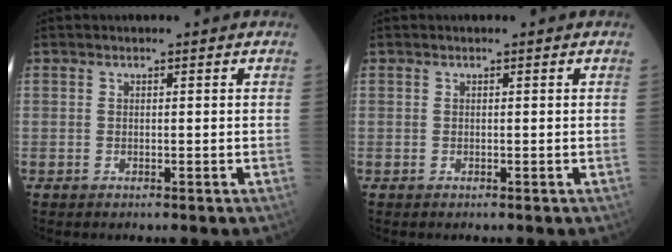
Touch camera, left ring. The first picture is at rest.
{"total": 0.0}